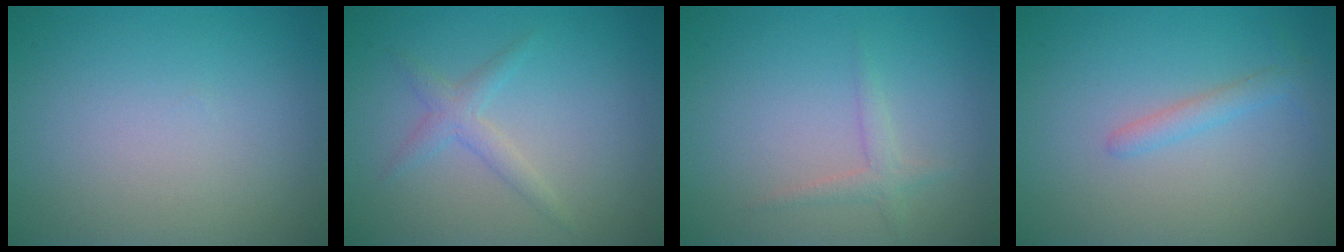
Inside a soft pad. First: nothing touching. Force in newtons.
{"total": 1.7, "press": 1.7, "slide": 0.0}
{"total": 1.4, "press": 1.4, "slide": 0.0}
{"total": 1.4, "press": 1.4, "slide": 0.0}